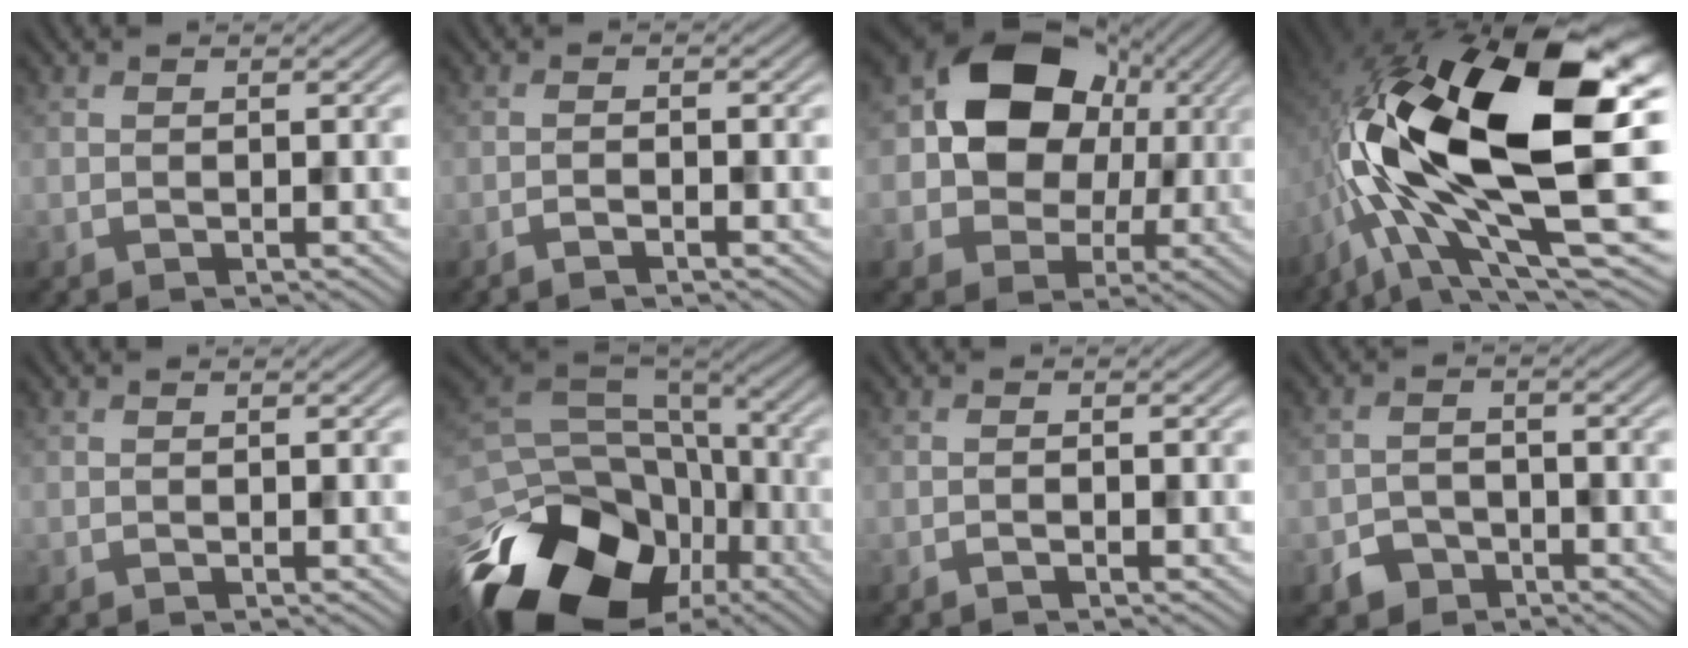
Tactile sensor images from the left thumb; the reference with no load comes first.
{"total": 1.3, "force": [-1.0, 0.0, 0.9], "torque": [-0.011, 0.006, -0.025]}
{"total": 12.4, "force": [1.5, 10.1, 7.0], "torque": [-0.123, 0.004, 0.008]}
{"total": 22.2, "force": [-0.3, 9.9, 19.8], "torque": [-0.410, -0.034, -0.004]}
{"total": 0.0}
{"total": 20.3, "force": [-11.0, 13.6, 10.4], "torque": [-0.246, -0.049, -0.167]}
{"total": 0.7, "force": [-0.5, -0.1, 0.4], "torque": [-0.008, 0.003, -0.011]}
{"total": 3.0, "force": [-2.3, 1.8, 0.9], "torque": [-0.019, -0.001, -0.048]}